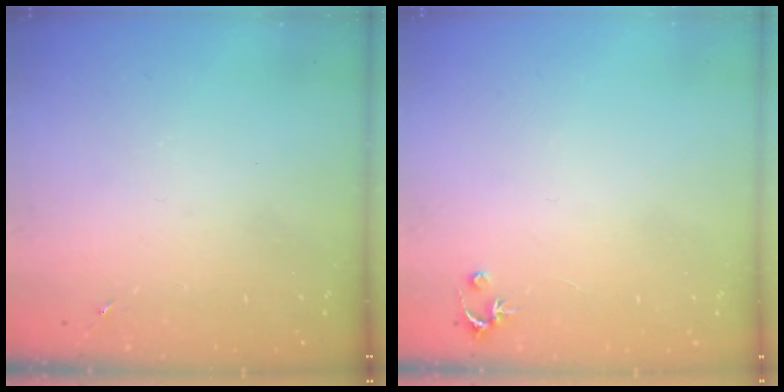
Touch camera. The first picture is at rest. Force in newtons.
{"total": 2.5, "press": 2.5, "slide": 0.2}